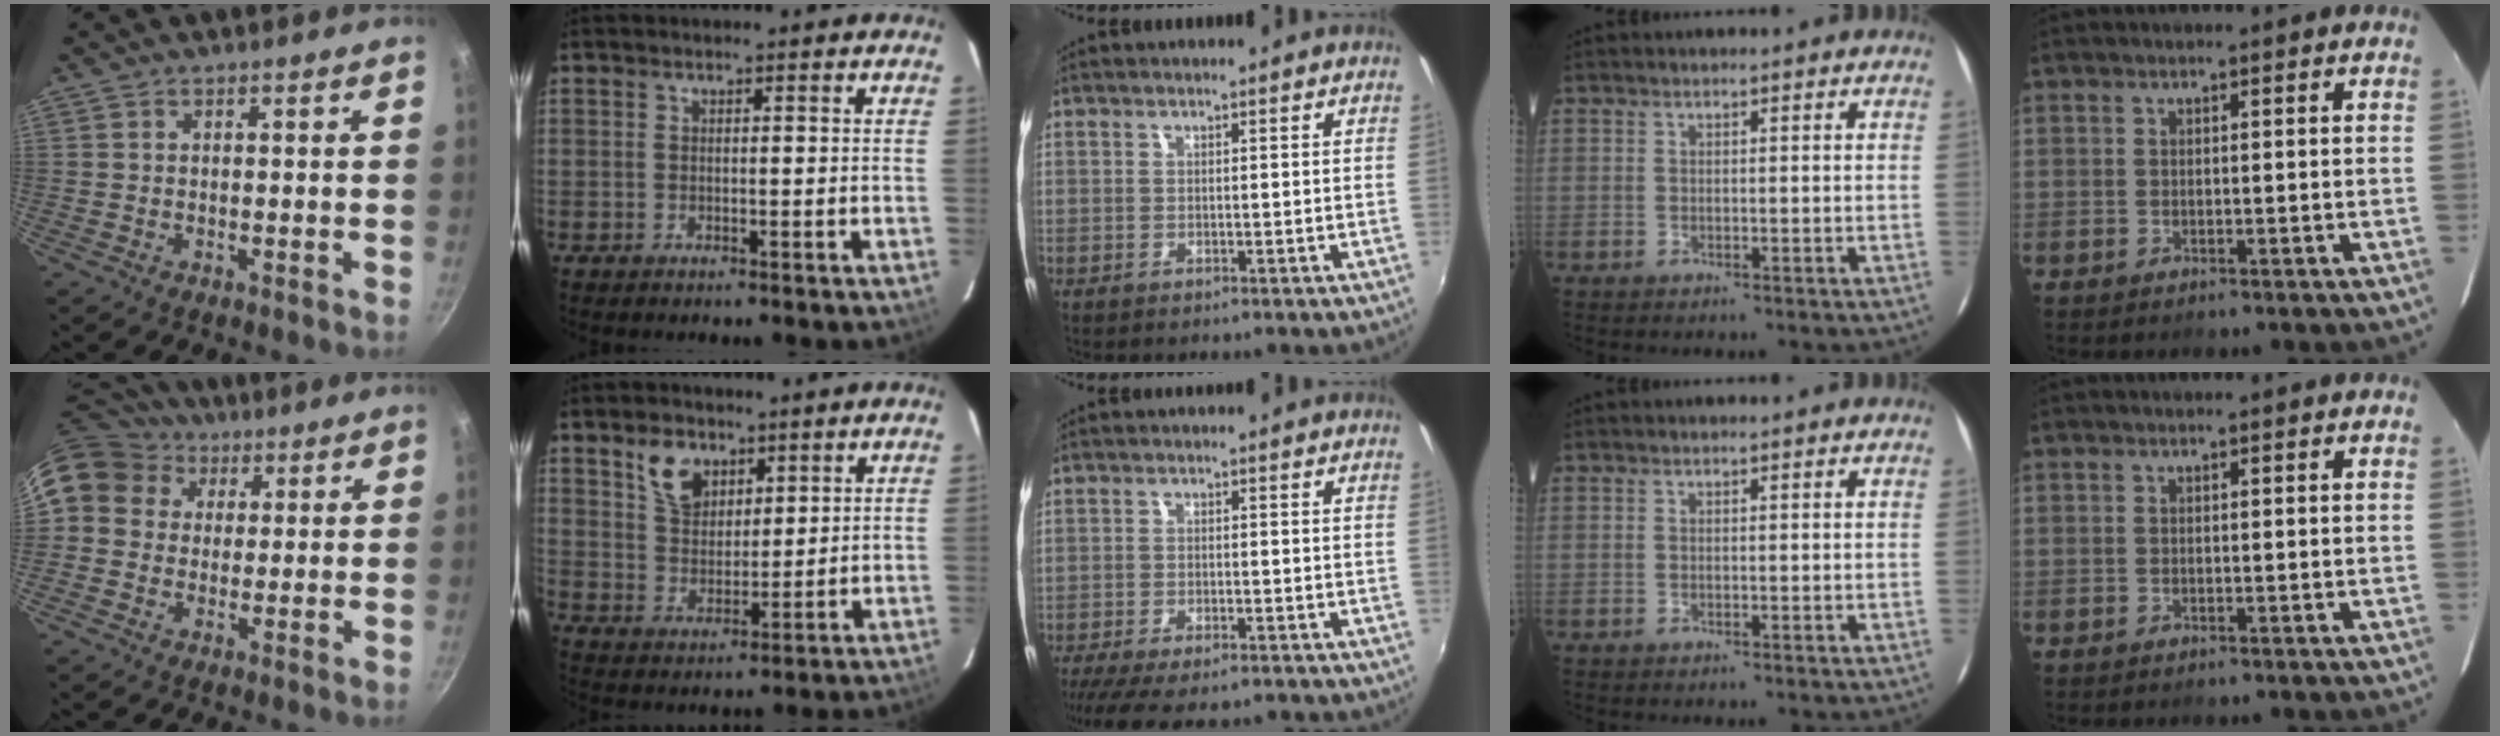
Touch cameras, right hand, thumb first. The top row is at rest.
{"thumb": {"total": 14.0, "force": [5.0, 11.8, 5.8], "torque": [-0.107, 0.026, 0.078]}, "index": {"total": 7.8, "force": [4.4, 5.0, 4.0], "torque": [-0.071, 0.014, 0.088]}, "middle": {"total": 10.2, "force": [-8.5, 2.3, 5.1], "torque": [-0.118, -0.038, -0.139]}}